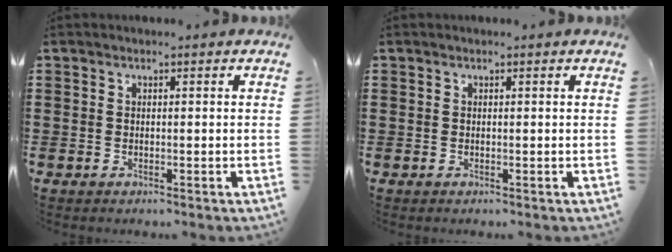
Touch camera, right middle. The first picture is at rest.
{"total": 0.0}